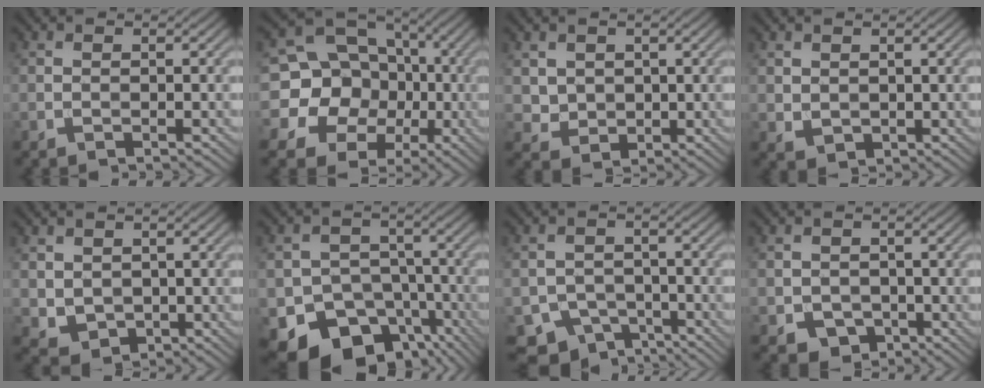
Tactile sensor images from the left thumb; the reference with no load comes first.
{"total": 15.7, "force": [-0.7, 14.4, 6.4], "torque": [-0.183, 0.015, -0.025]}
{"total": 3.2, "force": [1.3, 2.7, 1.1], "torque": [-0.043, -0.011, 0.024]}
{"total": 1.7, "force": [0.9, 1.3, 0.7], "torque": [-0.021, -0.005, 0.024]}
{"total": 3.3, "force": [0.9, 2.8, 1.6], "torque": [-0.053, -0.011, 0.026]}
{"total": 14.4, "force": [-8.5, 10.4, 5.2], "torque": [-0.092, -0.041, -0.137]}
{"total": 6.5, "force": [-4.6, 4.2, 1.6], "torque": [-0.019, -0.016, -0.075]}
{"total": 3.1, "force": [-1.1, 2.7, 1.1], "torque": [-0.025, -0.012, -0.022]}